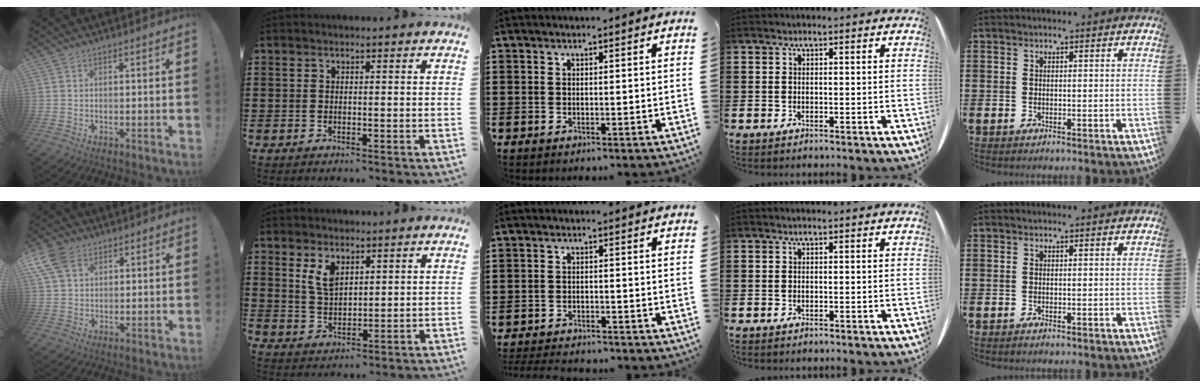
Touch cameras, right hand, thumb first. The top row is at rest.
{"thumb": {"total": 8.9, "force": [4.4, 5.8, 5.0], "torque": [-0.097, -0.008, 0.089]}, "index": {"total": 4.6, "force": [2.6, 2.3, 3.0], "torque": [-0.068, 0.006, 0.047]}, "middle": {"total": 2.6, "force": [-2.6, 0.2, 0.1], "torque": [-0.016, -0.007, -0.057]}}